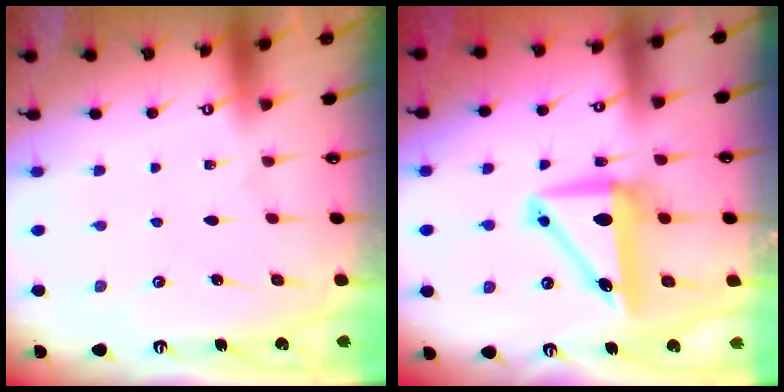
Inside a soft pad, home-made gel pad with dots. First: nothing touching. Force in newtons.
{"total": 10.0, "press": 9.7, "slide": 2.2}